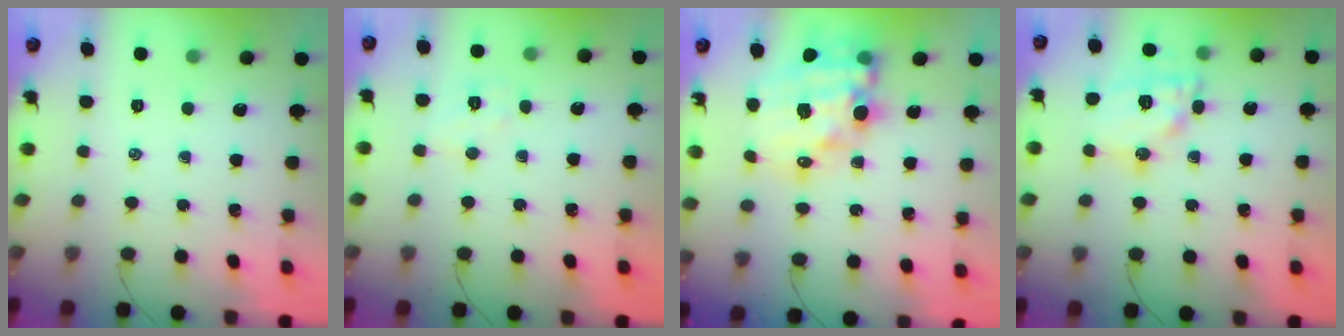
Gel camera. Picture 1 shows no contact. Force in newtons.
{"total": 5.2, "press": 5.1, "slide": 1.0}
{"total": 16.0, "press": 15.4, "slide": 4.1}
{"total": 13.6, "press": 13.6, "slide": 1.0}